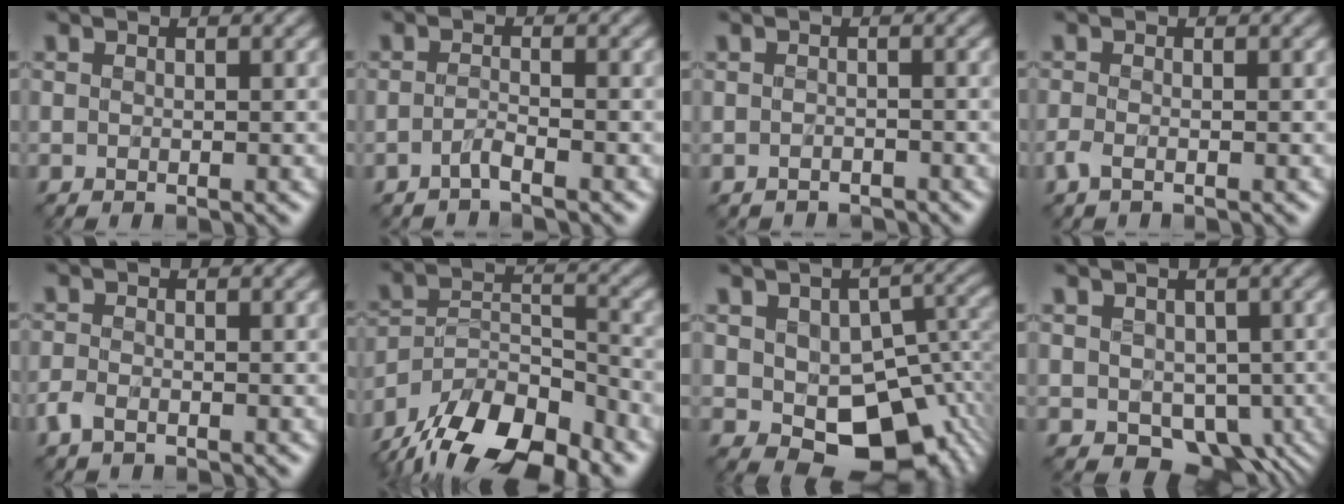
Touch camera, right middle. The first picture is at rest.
{"total": 1.0, "force": [-1.0, -0.1, 0.4], "torque": [-0.008, 0.003, -0.021]}
{"total": 0.9, "force": [-0.7, 0.2, -0.4], "torque": [0.011, -0.002, -0.012]}
{"total": 0.8, "force": [-0.7, 0.2, 0.4], "torque": [-0.016, -0.004, -0.017]}
{"total": 1.2, "force": [-1.0, 0.5, 0.5], "torque": [-0.013, -0.001, -0.023]}
{"total": 12.7, "force": [-10.1, 4.8, 6.0], "torque": [-0.108, -0.003, -0.169]}
{"total": 11.0, "force": [-3.6, 6.8, 7.9], "torque": [-0.108, -0.019, -0.044]}
{"total": 5.0, "force": [-0.7, 4.2, 2.7], "torque": [-0.043, -0.022, -0.004]}